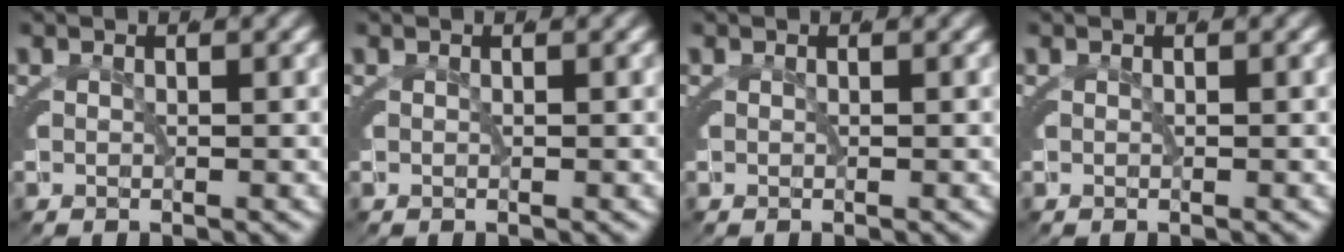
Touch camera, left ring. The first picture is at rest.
{"total": 0.0}
{"total": 0.0}
{"total": 0.0}